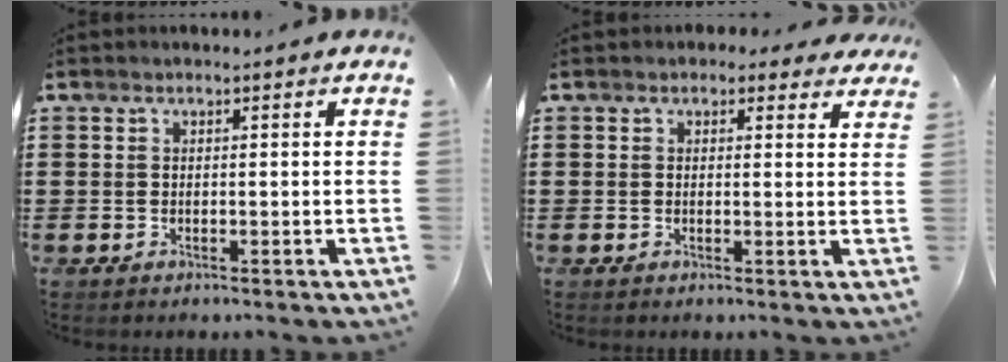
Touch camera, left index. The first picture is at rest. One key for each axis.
{"total": 1.9, "fx": 1.4, "fy": 1.2, "fz": 0.3, "tx": -0.004, "ty": 0.003, "tz": 0.023}